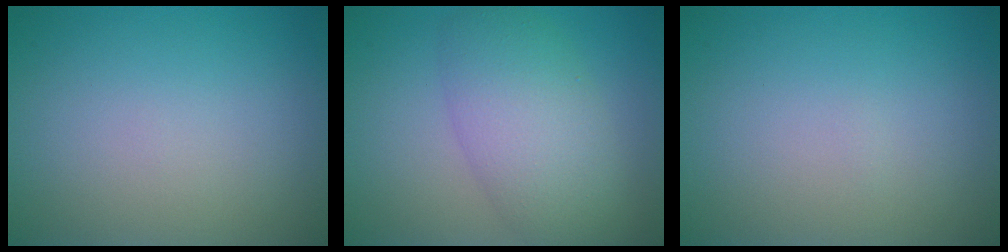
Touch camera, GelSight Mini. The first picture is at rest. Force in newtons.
{"total": 6.2, "press": 6.2, "slide": 0.1}
{"total": 0.0}